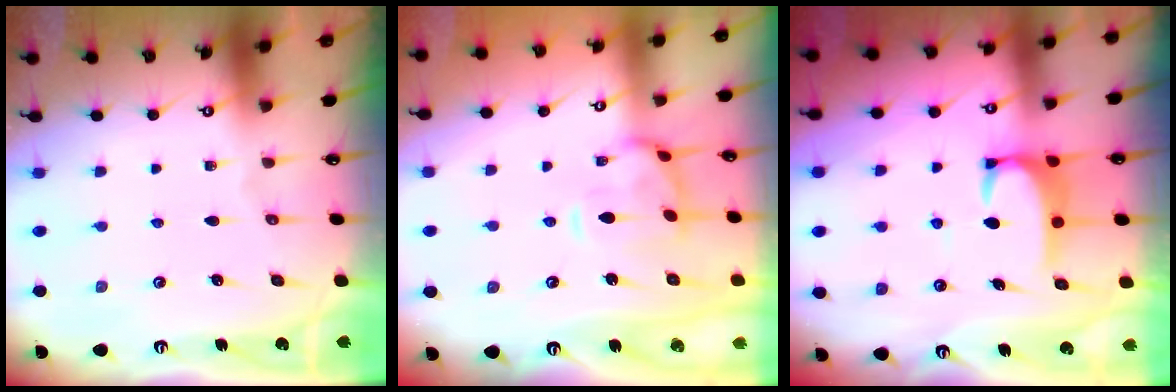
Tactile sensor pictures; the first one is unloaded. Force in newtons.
{"total": 1.9, "press": 1.8, "slide": 0.4}
{"total": 3.6, "press": 3.5, "slide": 0.9}